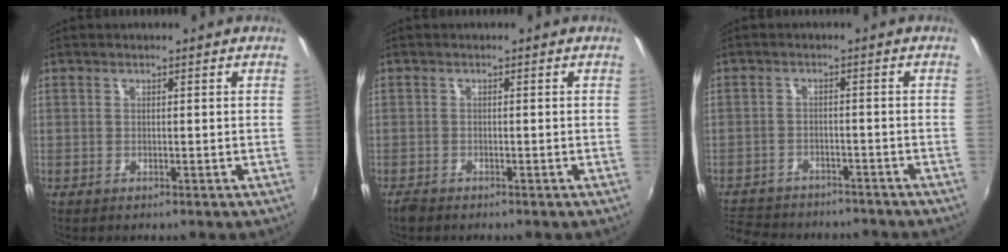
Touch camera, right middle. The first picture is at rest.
{"total": 1.5, "force": [-1.4, 0.6, 0.4], "torque": [-0.012, -0.006, -0.028]}
{"total": 13.2, "force": [-11.3, 5.2, 4.6], "torque": [-0.120, -0.003, -0.167]}